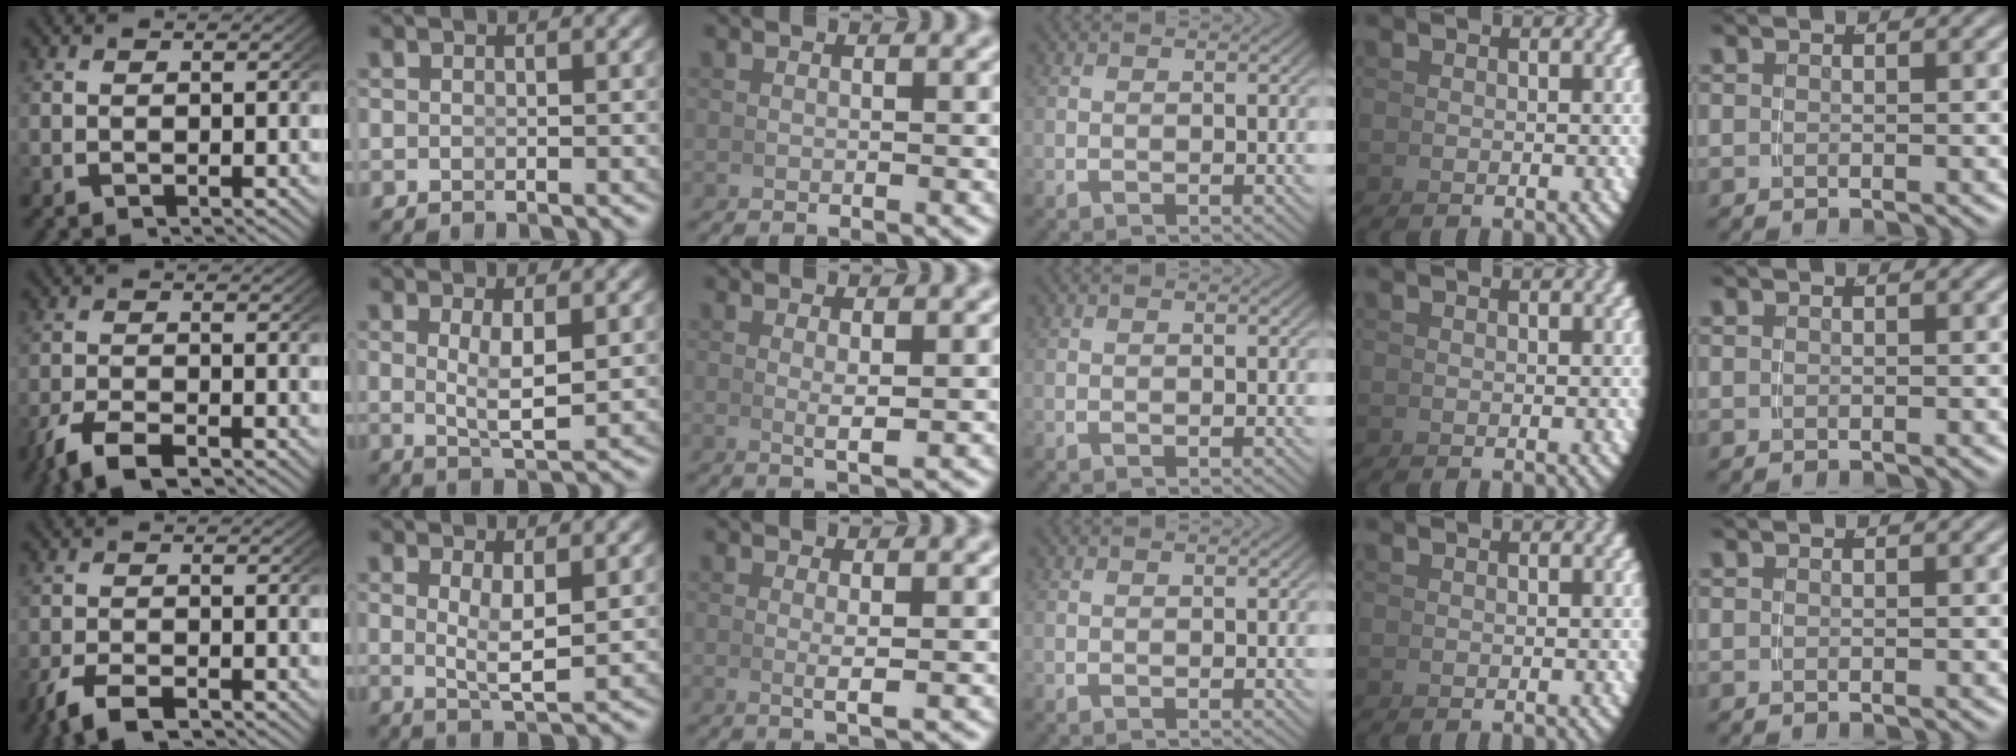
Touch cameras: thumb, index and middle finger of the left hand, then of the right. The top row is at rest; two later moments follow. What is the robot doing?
{"motion": "grasp_and_lifting", "object": "photo album"}